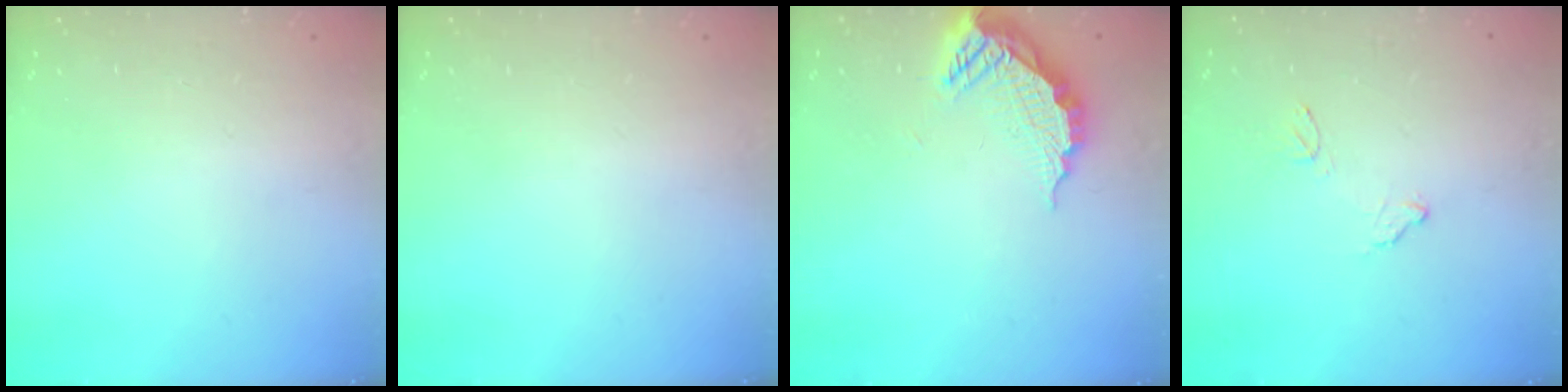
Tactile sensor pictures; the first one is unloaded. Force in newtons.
{"total": 0.0}
{"total": 9.5, "press": 9.5, "slide": 0.7}
{"total": 8.0, "press": 8.0, "slide": 0.4}